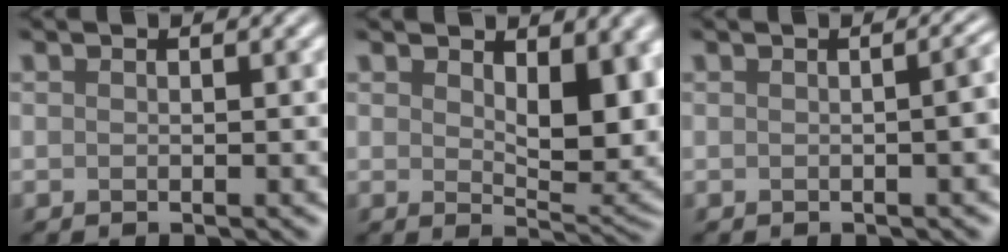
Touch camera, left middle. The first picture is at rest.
{"total": 7.1, "force": [1.9, 3.5, 5.8], "torque": [-0.089, -0.010, 0.039]}
{"total": 3.2, "force": [-0.1, 1.3, 3.0], "torque": [-0.012, 0.010, 0.002]}